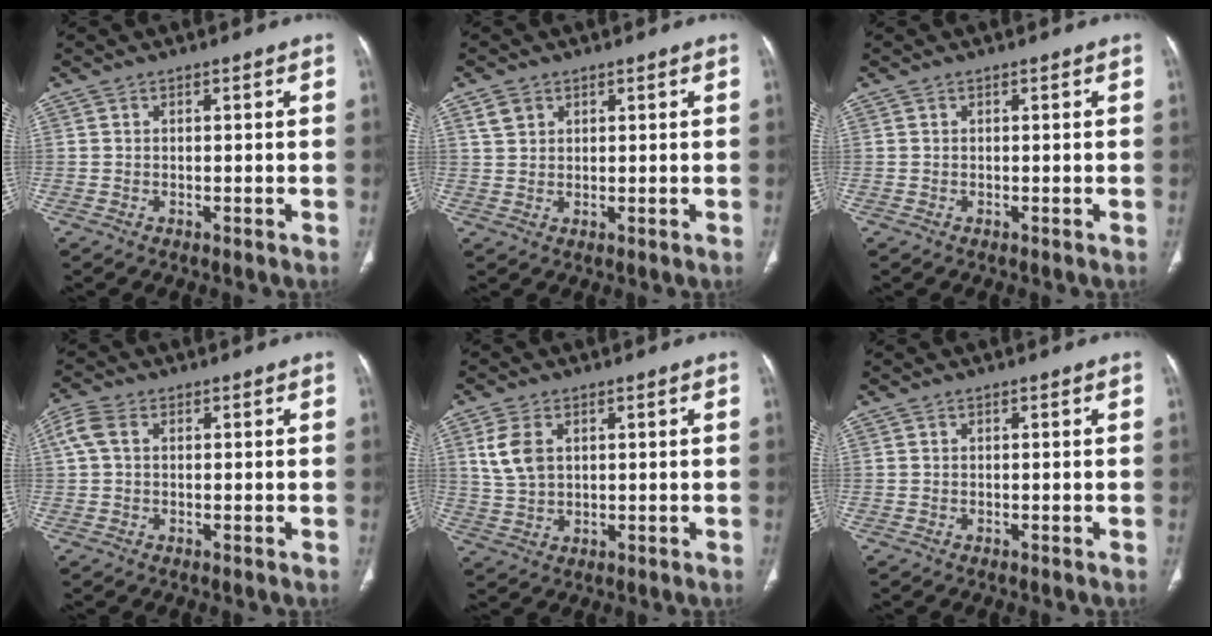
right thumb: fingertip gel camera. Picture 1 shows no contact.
{"total": 2.9, "force": [1.6, 2.1, 1.1], "torque": [-0.016, -0.004, 0.034]}
{"total": 0.0}
{"total": 4.3, "force": [1.1, 2.8, 3.0], "torque": [-0.083, 0.019, 0.022]}
{"total": 6.4, "force": [2.1, 4.0, 4.5], "torque": [-0.087, -0.003, 0.051]}
{"total": 0.0}